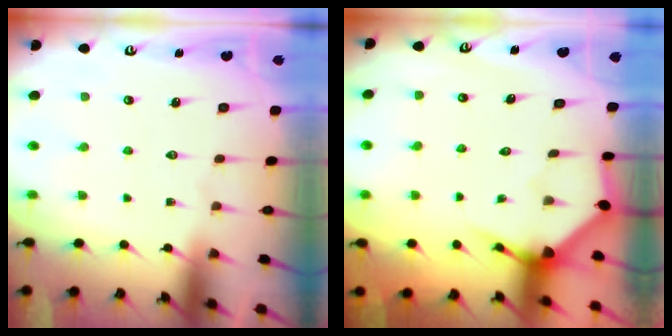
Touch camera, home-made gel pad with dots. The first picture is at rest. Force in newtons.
{"total": 3.9, "press": 3.9, "slide": 0.3}